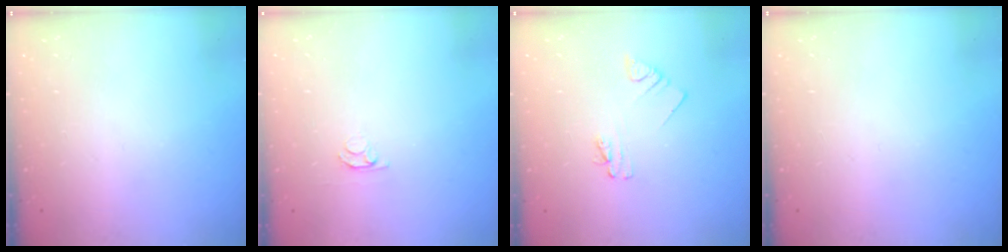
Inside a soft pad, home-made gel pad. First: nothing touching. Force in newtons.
{"total": 2.1, "press": 2.1, "slide": 0.2}
{"total": 2.4, "press": 2.4, "slide": 0.3}
{"total": 0.0}